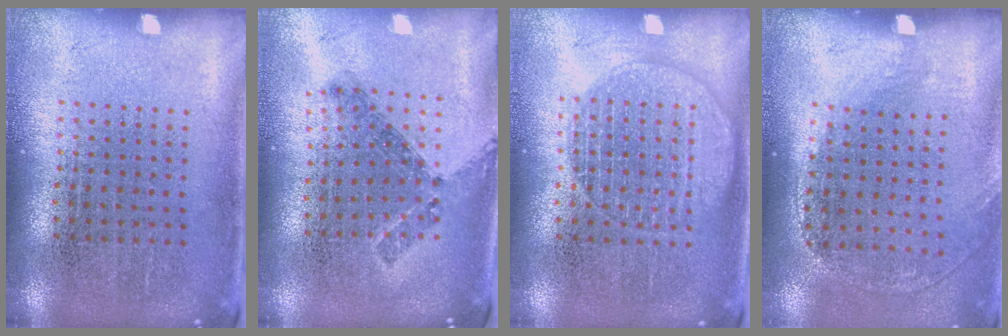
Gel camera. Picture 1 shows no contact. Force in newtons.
{"total": 0.9, "press": 0.8, "slide": 0.4}
{"total": 1.4, "press": 1.4, "slide": 0.1}
{"total": 1.4, "press": 1.0, "slide": 1.0}